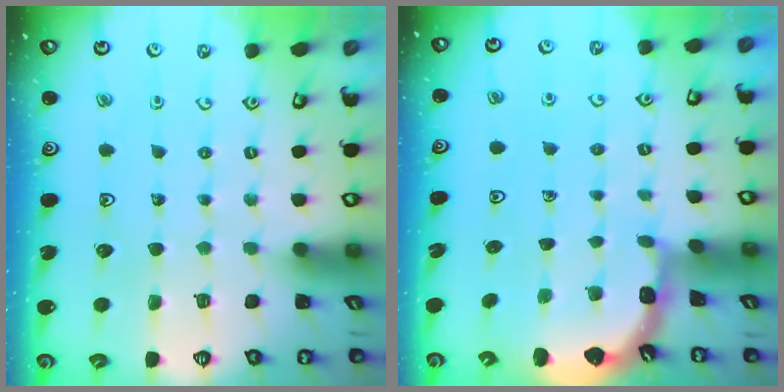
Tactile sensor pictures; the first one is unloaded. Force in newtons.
{"total": 2.1, "press": 2.1, "slide": 0.2}